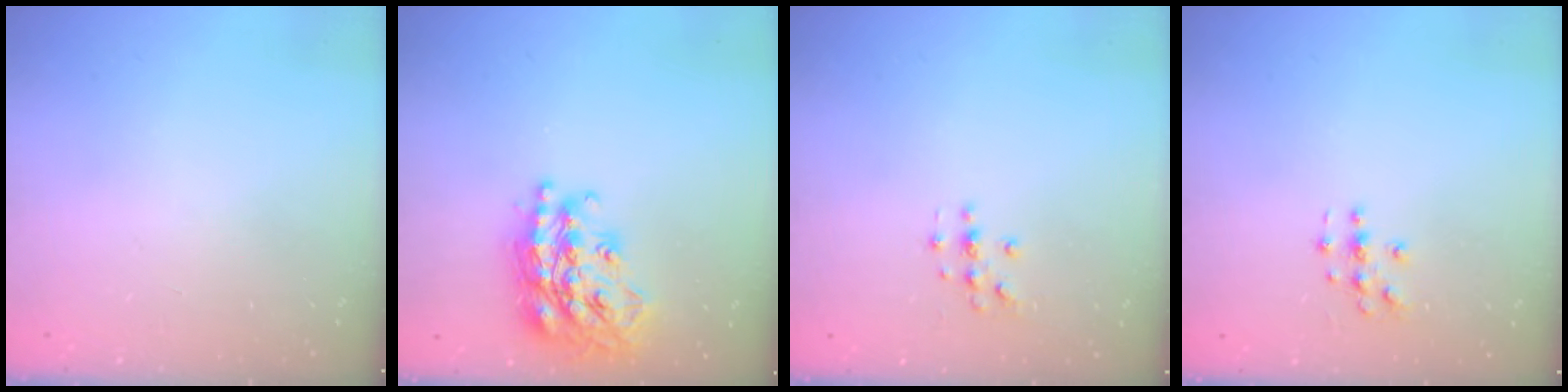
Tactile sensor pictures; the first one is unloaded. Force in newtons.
{"total": 23.2, "press": 23.2, "slide": 1.8}
{"total": 2.0, "press": 2.0, "slide": 0.2}
{"total": 3.0, "press": 3.0, "slide": 0.3}